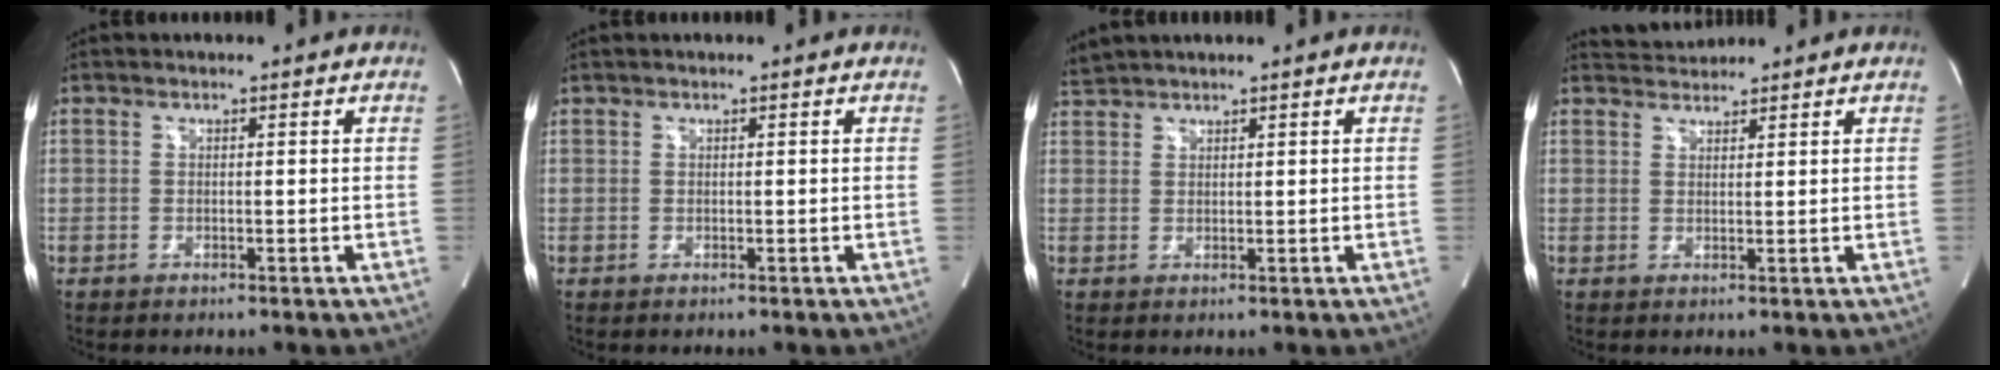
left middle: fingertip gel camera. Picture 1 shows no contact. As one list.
[{"total": 0.0}, {"total": 2.3, "force": [2.3, 0.0, 0.1], "torque": [-0.010, 0.017, 0.051]}, {"total": 2.6, "force": [2.6, 0.1, -0.4], "torque": [-0.003, 0.014, 0.053]}]